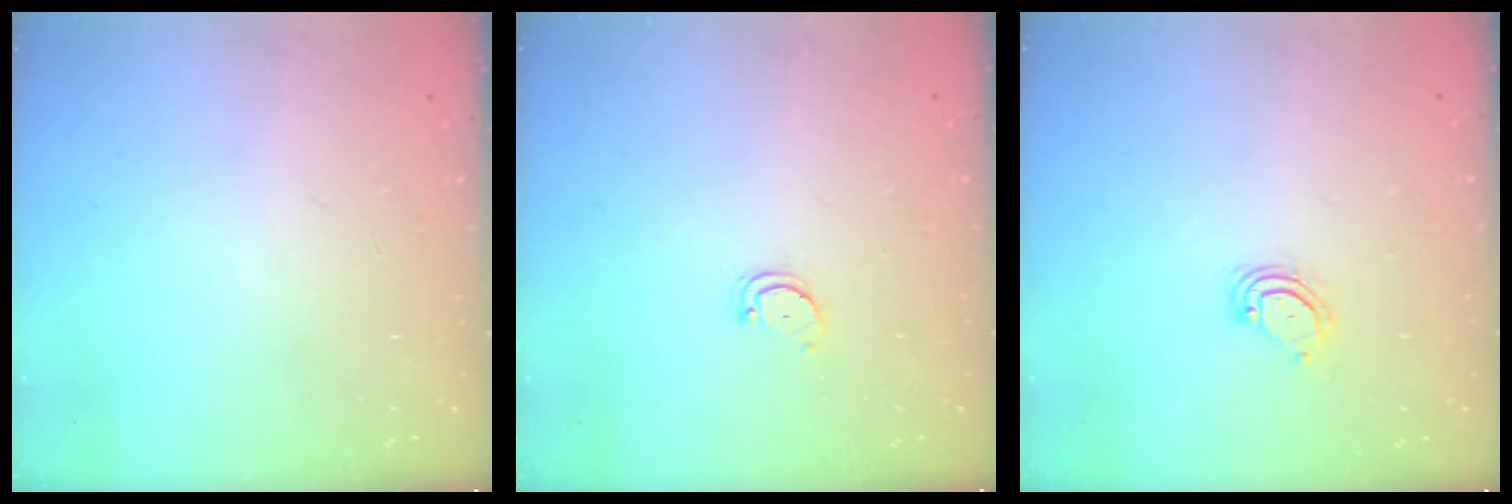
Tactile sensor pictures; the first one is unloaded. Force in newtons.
{"total": 2.3, "press": 2.3, "slide": 0.2}
{"total": 4.3, "press": 4.3, "slide": 0.3}